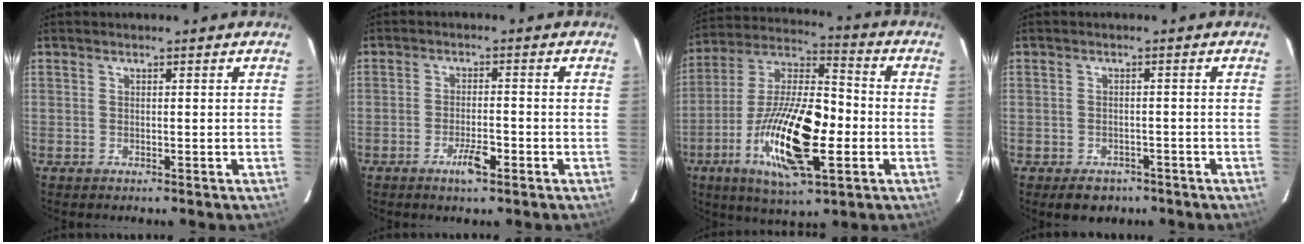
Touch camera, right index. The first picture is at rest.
{"total": 3.9, "force": [-2.1, 0.8, 3.1], "torque": [-0.058, 0.000, -0.037]}
{"total": 19.6, "force": [-5.4, 5.2, 18.1], "torque": [-0.358, -0.006, -0.093]}
{"total": 4.1, "force": [-2.7, 2.9, 1.0], "torque": [-0.014, 0.005, -0.032]}